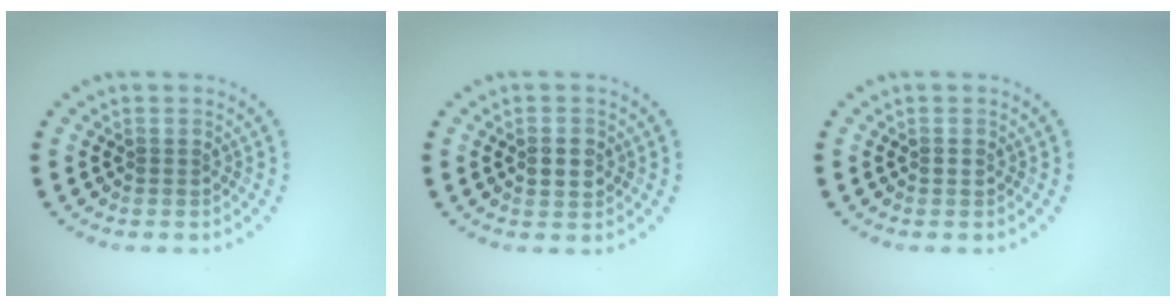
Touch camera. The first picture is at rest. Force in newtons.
{"total": 1.8, "press": 1.8, "slide": 0.3}
{"total": 0.6, "press": 0.6, "slide": 0.1}